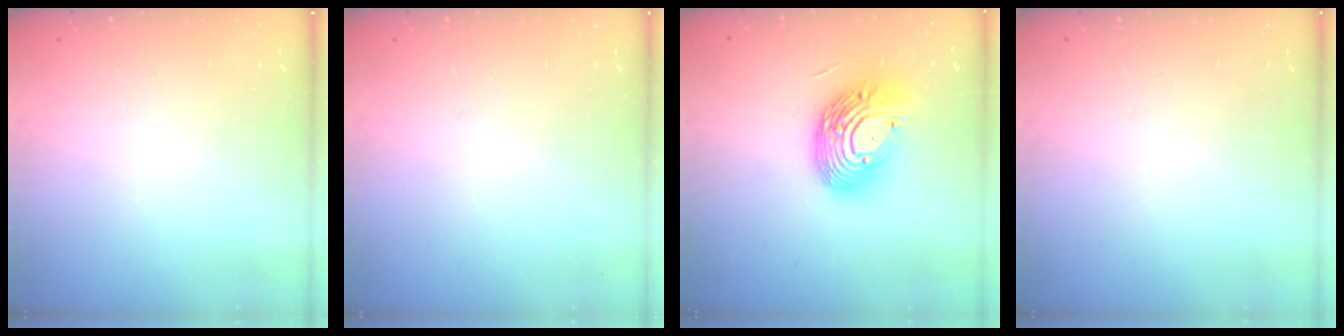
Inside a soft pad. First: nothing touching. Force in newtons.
{"total": 0.0}
{"total": 17.8, "press": 17.7, "slide": 1.4}
{"total": 0.0}